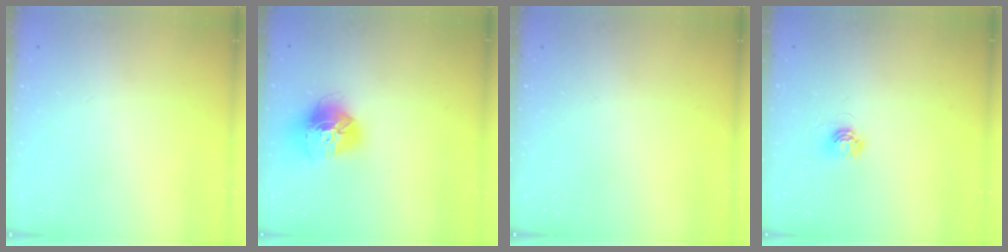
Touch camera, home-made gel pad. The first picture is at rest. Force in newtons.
{"total": 16.3, "press": 16.2, "slide": 1.5}
{"total": 0.0}
{"total": 5.1, "press": 5.1, "slide": 0.5}